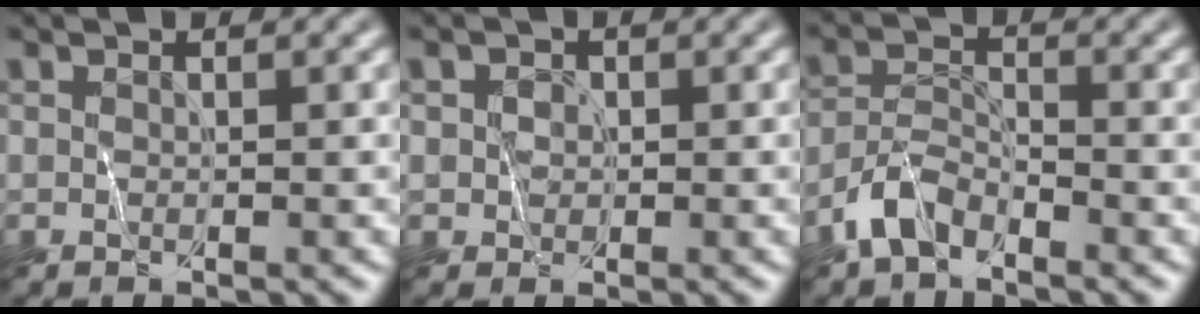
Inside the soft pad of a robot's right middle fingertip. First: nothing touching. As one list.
[{"total": 1.4, "force": [0.6, 1.3, 0.2], "torque": [0.016, 0.005, 0.006]}, {"total": 3.1, "force": [-2.3, 1.4, 1.5], "torque": [-0.032, 0.009, -0.057]}]